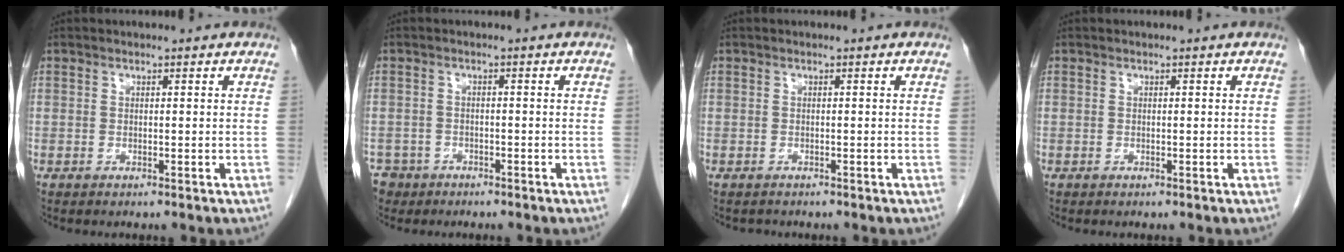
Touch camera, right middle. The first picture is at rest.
{"total": 4.3, "force": [-3.1, 2.9, 0.1], "torque": [-0.004, 0.005, -0.053]}
{"total": 0.7, "force": [-0.6, 0.3, 0.0], "torque": [-0.009, -0.001, -0.011]}
{"total": 0.0}